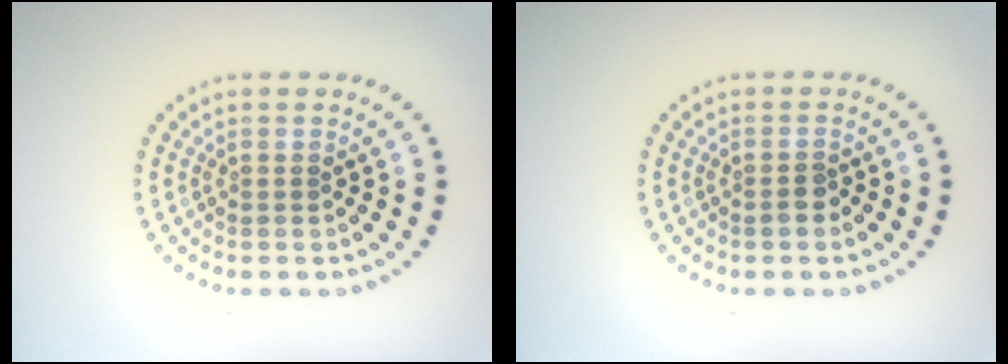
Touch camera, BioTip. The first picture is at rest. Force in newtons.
{"total": 1.3, "press": 1.1, "slide": 0.6}